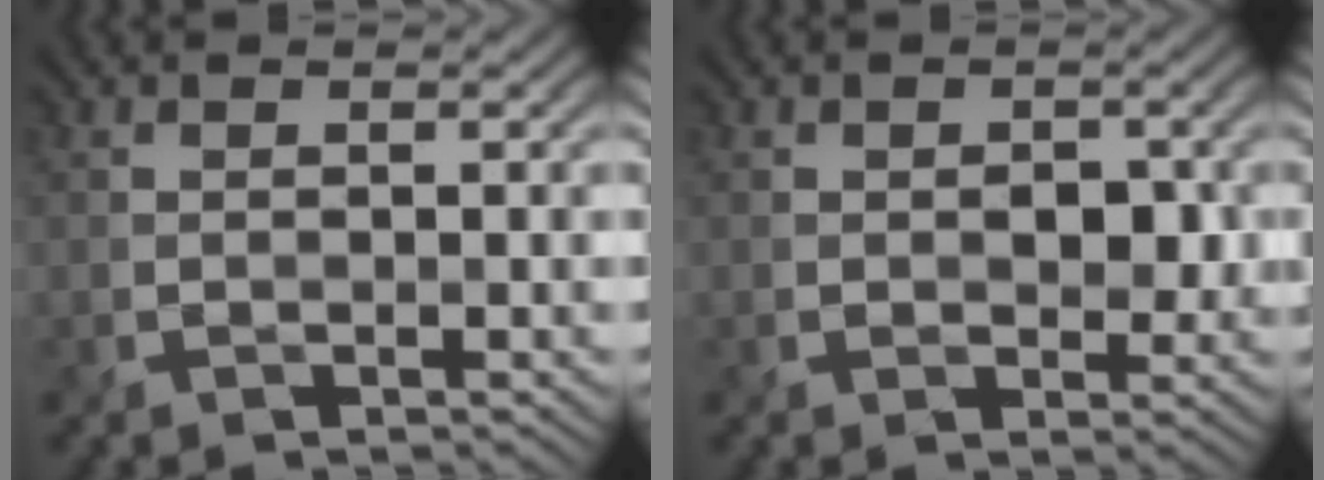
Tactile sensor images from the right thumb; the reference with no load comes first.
{"total": 2.6, "force": [0.1, 1.9, 1.7], "torque": [-0.035, -0.006, 0.007]}